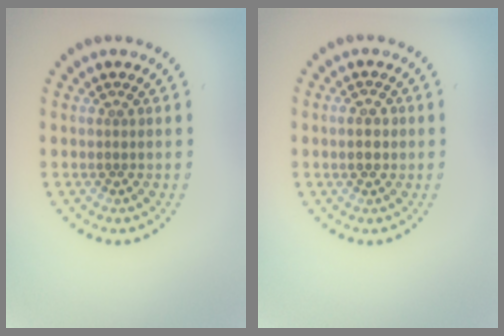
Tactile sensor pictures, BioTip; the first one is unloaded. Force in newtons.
{"total": 2.3, "press": 2.3, "slide": 0.1}